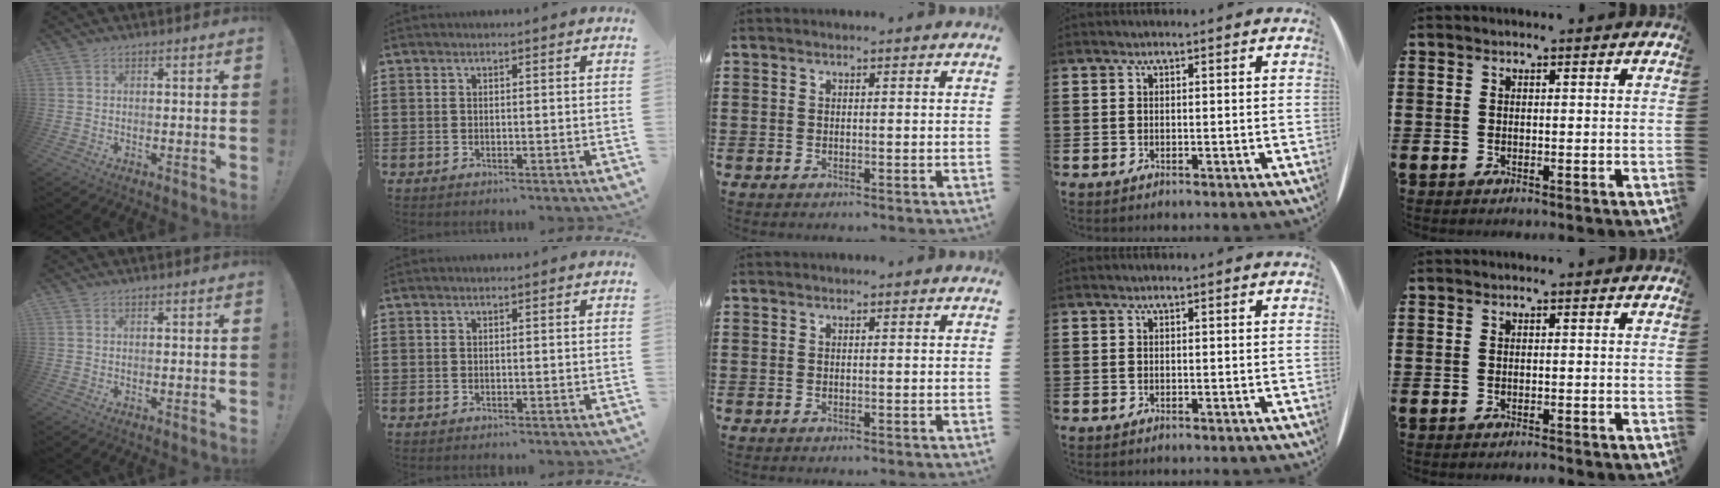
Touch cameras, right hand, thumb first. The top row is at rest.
{"little": {"total": 0.5, "force": [-0.5, 0.0, 0.2], "torque": [-0.004, -0.003, -0.009]}}